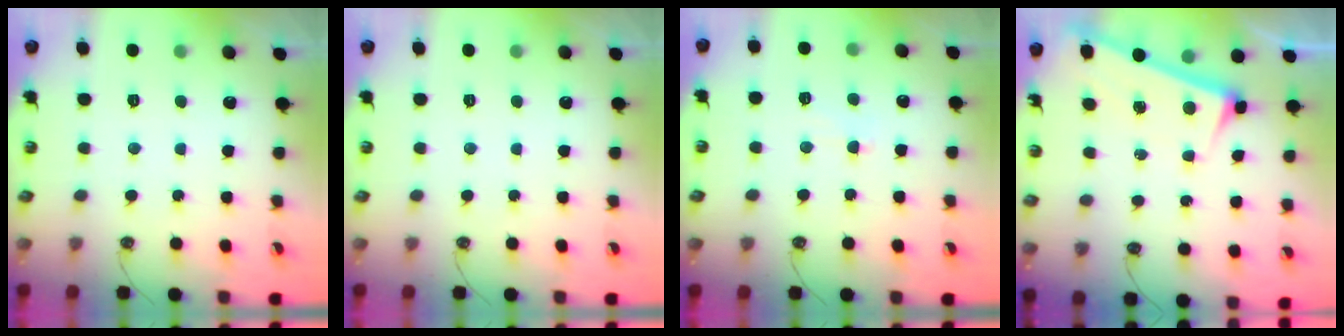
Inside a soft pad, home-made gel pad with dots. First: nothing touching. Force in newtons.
{"total": 0.0}
{"total": 0.8, "press": 0.2, "slide": 0.8}
{"total": 3.0, "press": 3.0, "slide": 0.2}